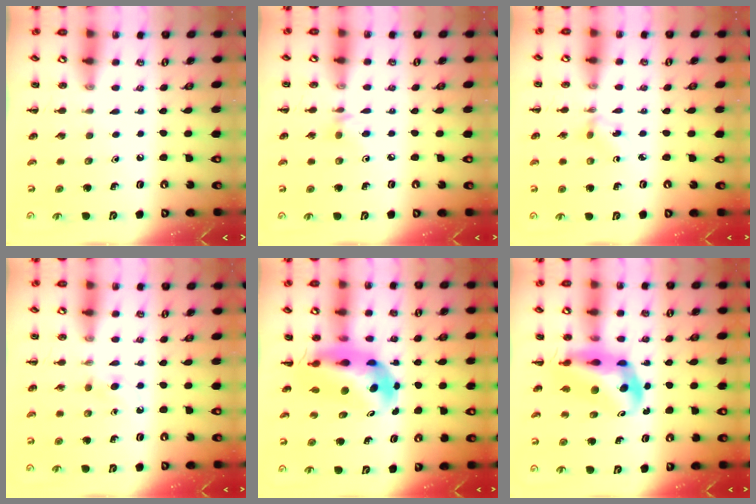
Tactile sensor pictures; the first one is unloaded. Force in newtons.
{"total": 3.8, "press": 3.5, "slide": 1.3}
{"total": 1.5, "press": 1.3, "slide": 0.7}
{"total": 2.8, "press": 2.6, "slide": 1.1}
{"total": 7.4, "press": 7.0, "slide": 2.3}
{"total": 10.4, "press": 9.9, "slide": 3.3}